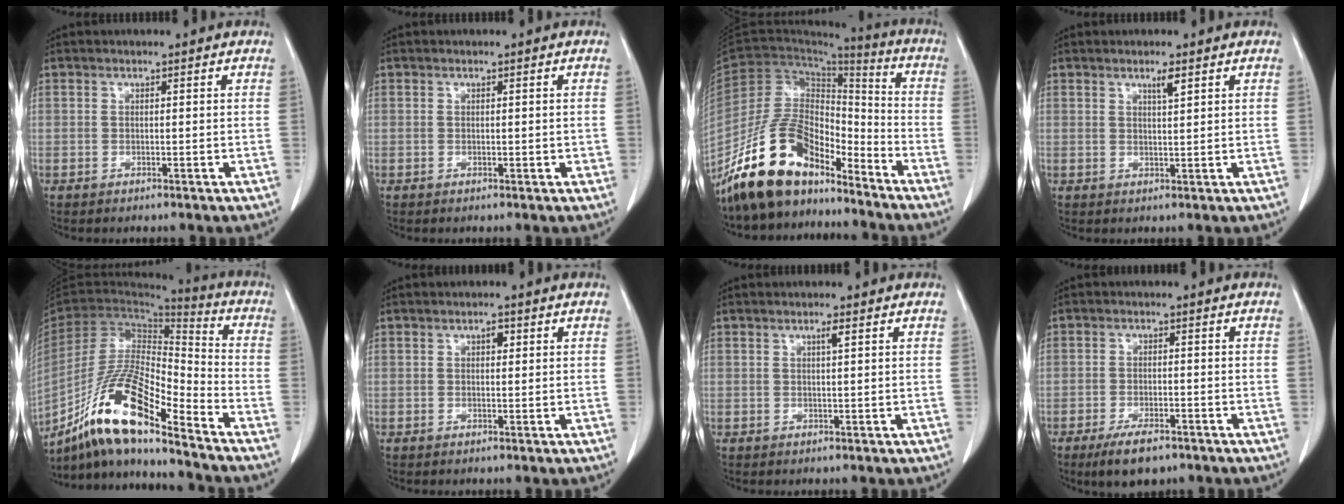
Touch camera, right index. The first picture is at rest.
{"total": 0.9, "force": [0.0, 0.5, 0.7], "torque": [-0.009, 0.000, 0.001]}
{"total": 14.3, "force": [-11.6, 6.7, 5.1], "torque": [-0.092, 0.042, -0.213]}
{"total": 1.9, "force": [1.2, 0.0, 1.5], "torque": [-0.029, -0.002, 0.022]}
{"total": 17.2, "force": [-12.3, 2.2, 11.8], "torque": [-0.225, -0.008, -0.224]}
{"total": 1.3, "force": [0.5, 0.6, 1.0], "torque": [-0.013, 0.002, 0.006]}
{"total": 1.1, "force": [0.5, -0.1, 0.9], "torque": [-0.018, 0.000, 0.010]}
{"total": 5.7, "force": [-4.0, 2.0, 3.5], "torque": [-0.063, -0.005, -0.063]}